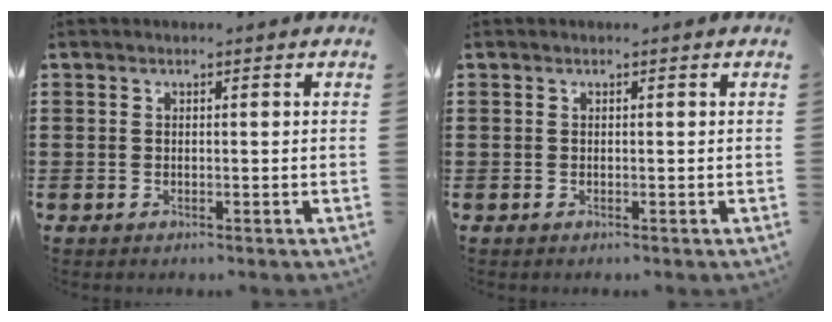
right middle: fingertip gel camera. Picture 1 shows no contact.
{"total": 0.0}